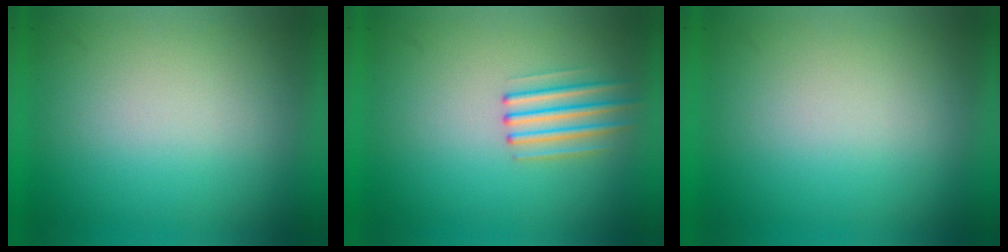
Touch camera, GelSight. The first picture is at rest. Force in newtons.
{"total": 2.1}
{"total": 0.0}